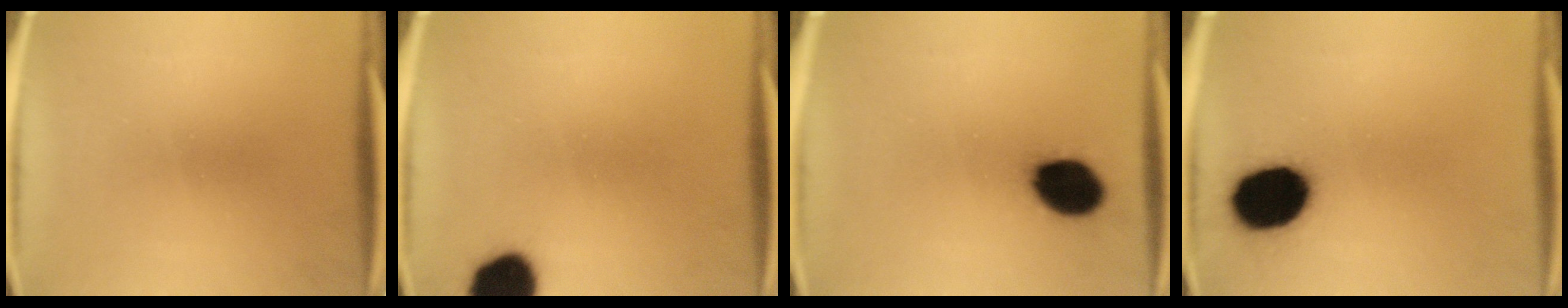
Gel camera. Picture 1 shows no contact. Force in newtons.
{"total": 10.9}
{"total": 11.8}
{"total": 16.0}